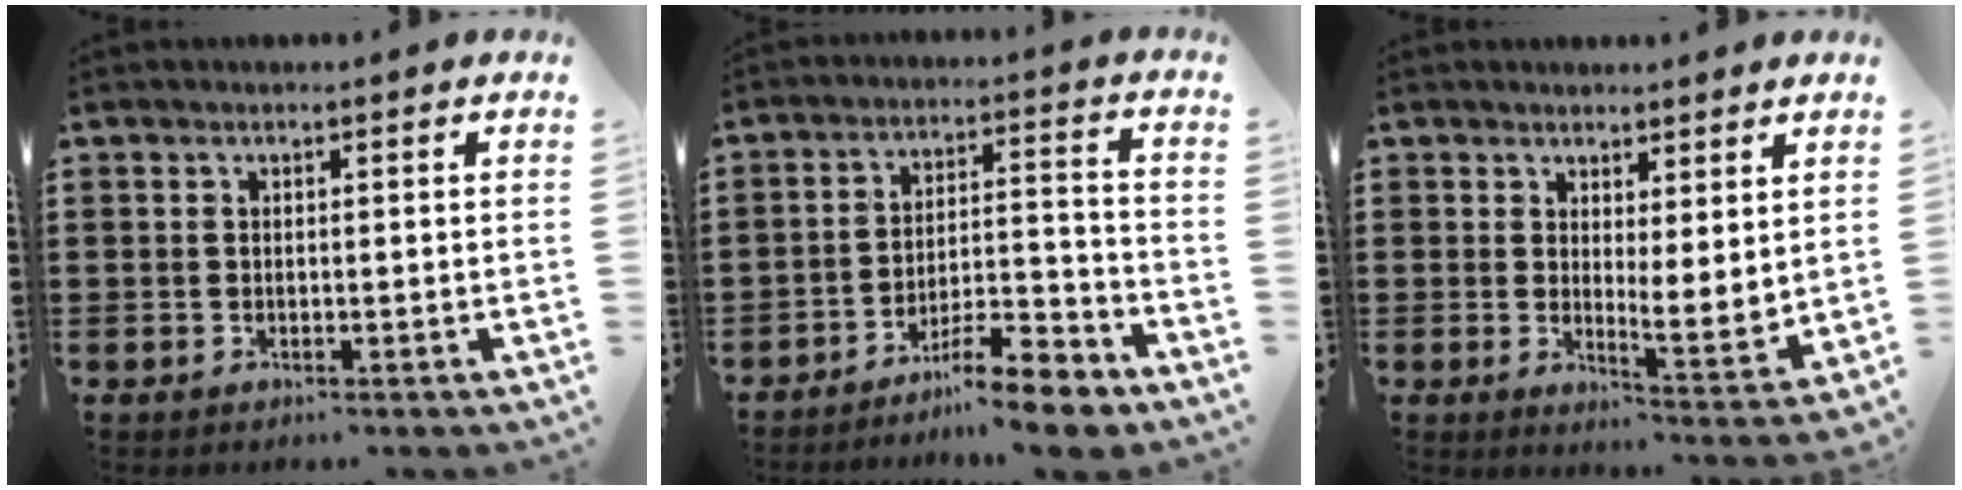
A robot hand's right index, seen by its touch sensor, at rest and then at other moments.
{"total": 9.5, "force": [-8.2, 1.2, 4.5], "torque": [-0.059, 0.030, -0.153]}
{"total": 3.2, "force": [2.9, 0.5, 1.4], "torque": [-0.032, -0.021, 0.050]}